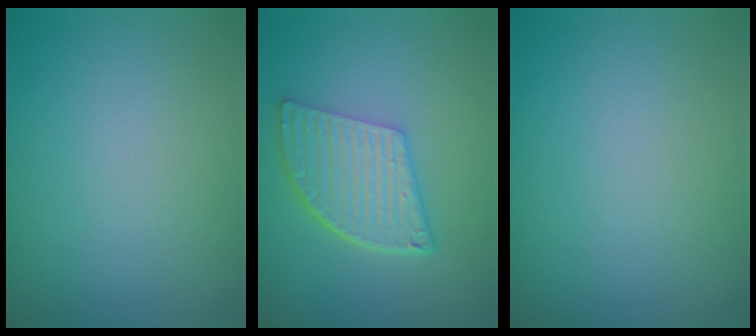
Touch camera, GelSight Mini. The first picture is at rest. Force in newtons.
{"total": 6.2, "press": 4.2, "slide": 4.5}
{"total": 0.0}